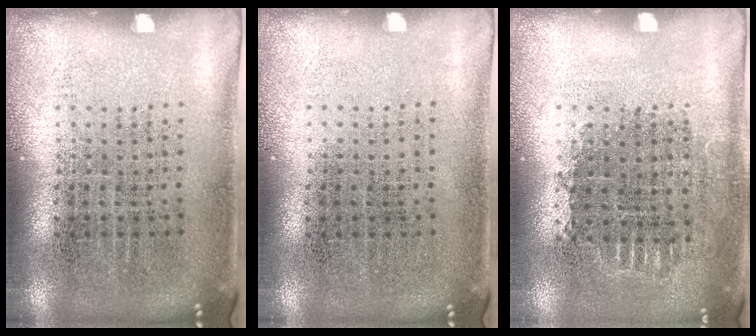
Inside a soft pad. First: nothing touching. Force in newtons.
{"total": 0.0}
{"total": 0.7, "press": 0.7, "slide": 0.3}